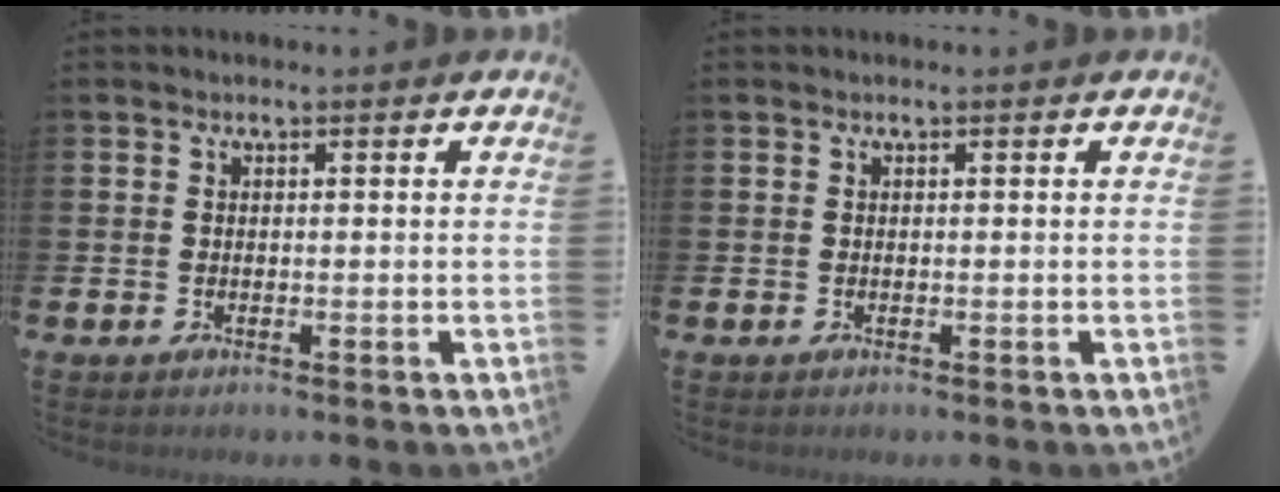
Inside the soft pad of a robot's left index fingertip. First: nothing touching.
{"total": 0.0}